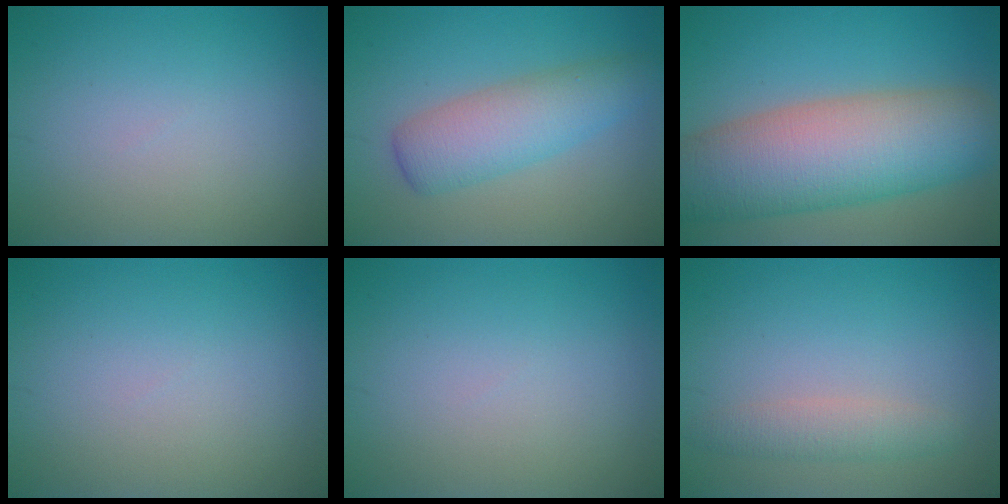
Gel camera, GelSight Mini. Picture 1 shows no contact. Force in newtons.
{"total": 5.0, "press": 5.0, "slide": 0.1}
{"total": 11.9, "press": 11.9, "slide": 0.8}
{"total": 0.0}
{"total": 0.0}
{"total": 2.1, "press": 2.1, "slide": 0.0}